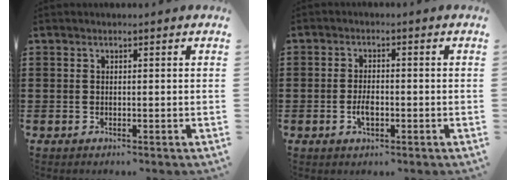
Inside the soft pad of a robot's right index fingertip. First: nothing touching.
{"total": 3.0, "force": [-0.9, 1.3, 2.5], "torque": [-0.054, 0.000, -0.018]}